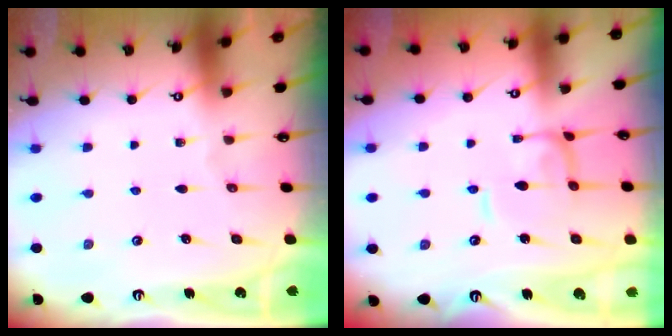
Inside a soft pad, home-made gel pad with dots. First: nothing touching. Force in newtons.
{"total": 0.0}